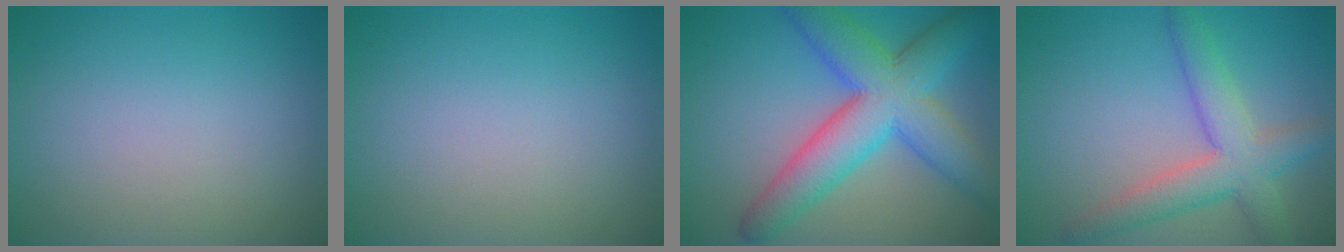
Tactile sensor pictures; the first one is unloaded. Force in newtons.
{"total": 0.0}
{"total": 9.4, "press": 9.4, "slide": 0.1}
{"total": 5.5, "press": 5.5, "slide": 0.3}